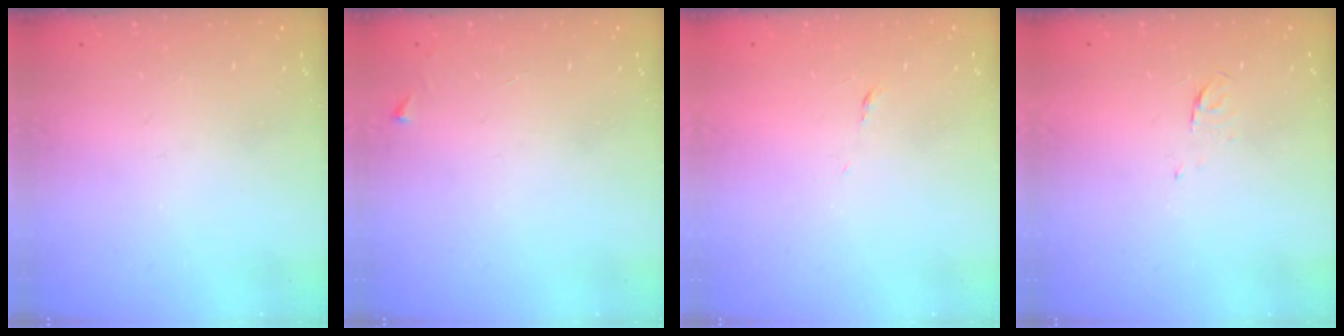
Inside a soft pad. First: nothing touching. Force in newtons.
{"total": 2.6, "press": 2.6, "slide": 0.3}
{"total": 3.9, "press": 3.8, "slide": 0.9}
{"total": 3.5, "press": 3.4, "slide": 0.8}